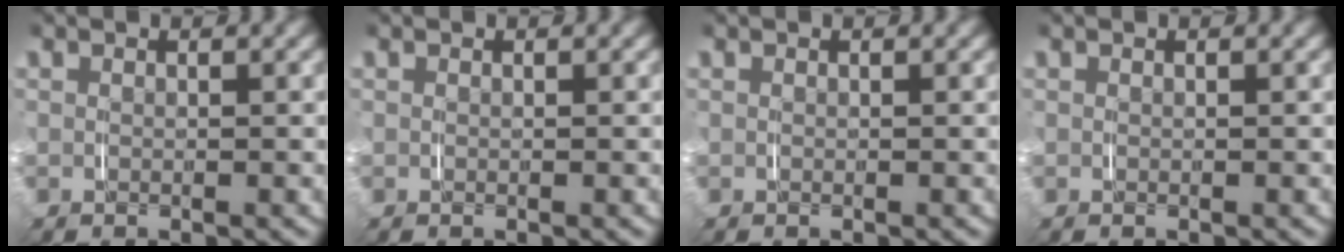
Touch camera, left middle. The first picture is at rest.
{"total": 0.0}
{"total": 0.0}
{"total": 0.0}